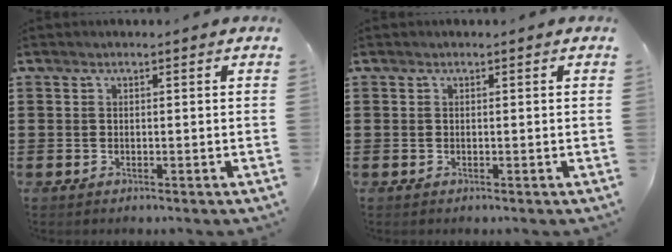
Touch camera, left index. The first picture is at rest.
{"total": 0.0}